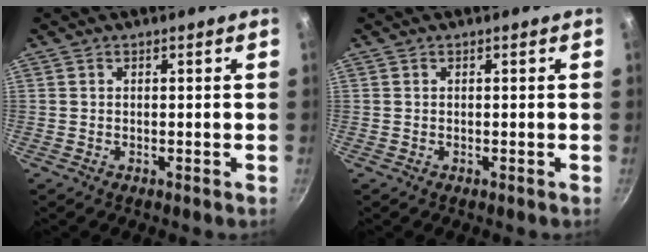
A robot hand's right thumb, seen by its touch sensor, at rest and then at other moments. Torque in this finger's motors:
{"motor_torque": [0.00, 0.00, 0.16, 0.16, 0.00]}